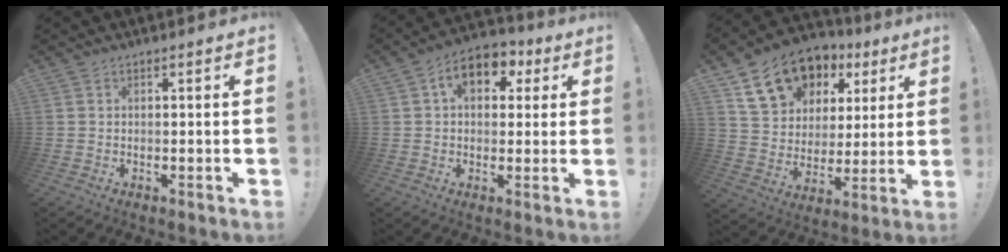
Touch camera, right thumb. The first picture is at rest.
{"total": 10.3, "force": [3.8, 7.0, 6.5], "torque": [-0.094, -0.009, 0.069]}
{"total": 17.8, "force": [9.9, 12.5, 7.9], "torque": [-0.123, -0.043, 0.198]}